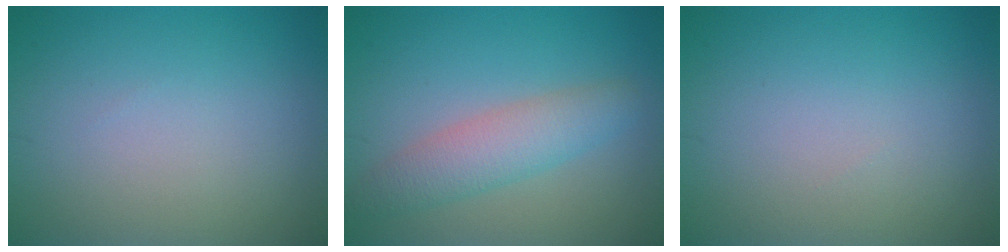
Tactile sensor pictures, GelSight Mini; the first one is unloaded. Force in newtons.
{"total": 3.8, "press": 3.8, "slide": 0.0}
{"total": 0.0}